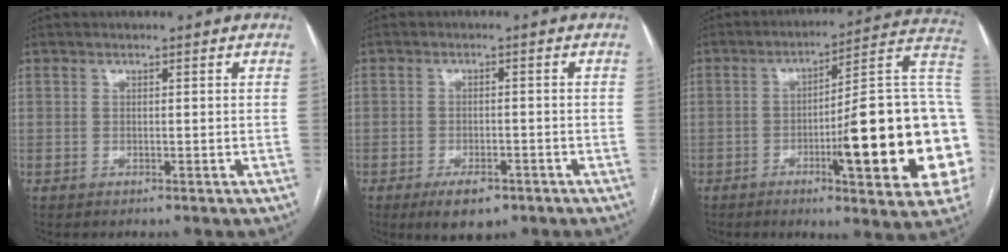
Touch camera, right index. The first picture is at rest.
{"total": 5.1, "force": [-3.2, 2.3, 3.2], "torque": [-0.053, -0.002, -0.044]}
{"total": 23.6, "force": [-4.1, 2.8, 23.1], "torque": [-0.240, 0.015, -0.056]}